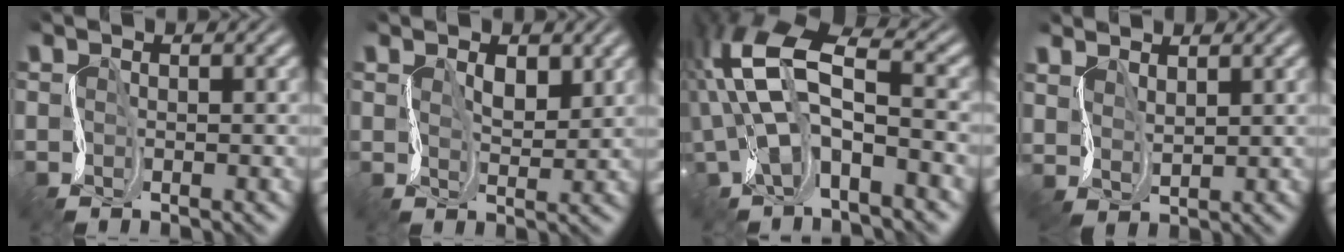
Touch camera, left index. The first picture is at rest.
{"total": 2.1, "force": [1.5, 1.0, 1.1], "torque": [-0.022, -0.001, 0.030]}
{"total": 7.5, "force": [-0.3, 3.2, 6.8], "torque": [-0.136, 0.019, -0.022]}
{"total": 2.3, "force": [2.2, 0.7, 0.2], "torque": [-0.016, 0.001, 0.052]}